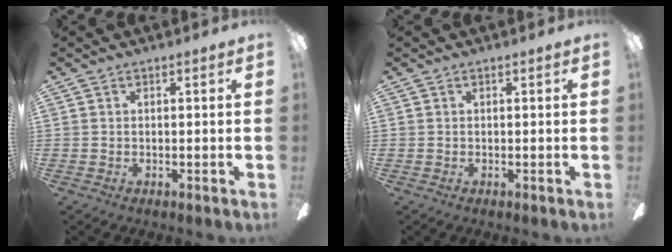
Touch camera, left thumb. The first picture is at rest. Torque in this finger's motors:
{"motor_torque": [-0.03, -0.02, 0.09, -0.11, 0.00]}